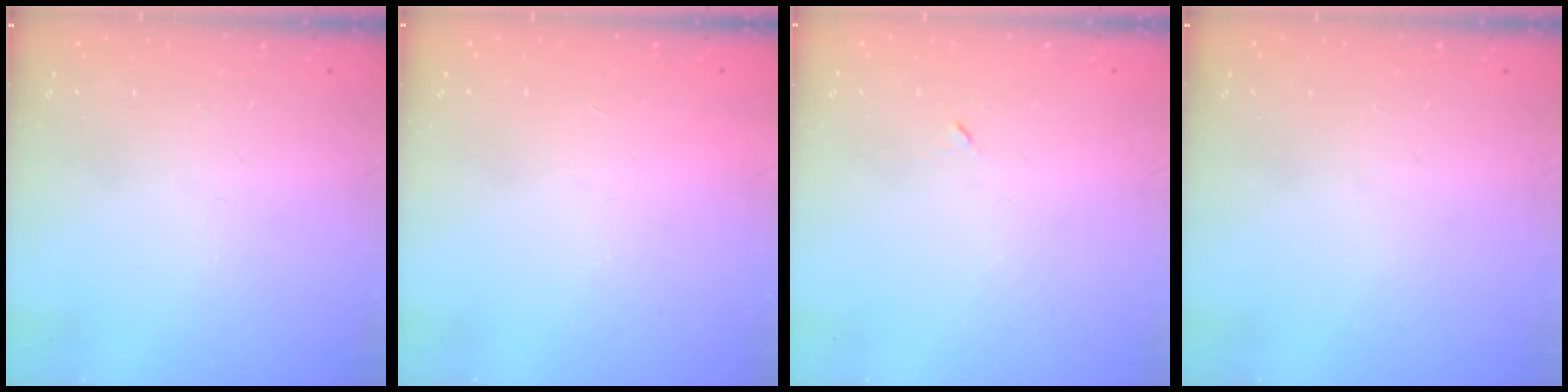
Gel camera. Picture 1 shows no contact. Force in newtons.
{"total": 1.5, "press": 1.5, "slide": 0.1}
{"total": 3.3, "press": 3.2, "slide": 0.7}
{"total": 0.0}